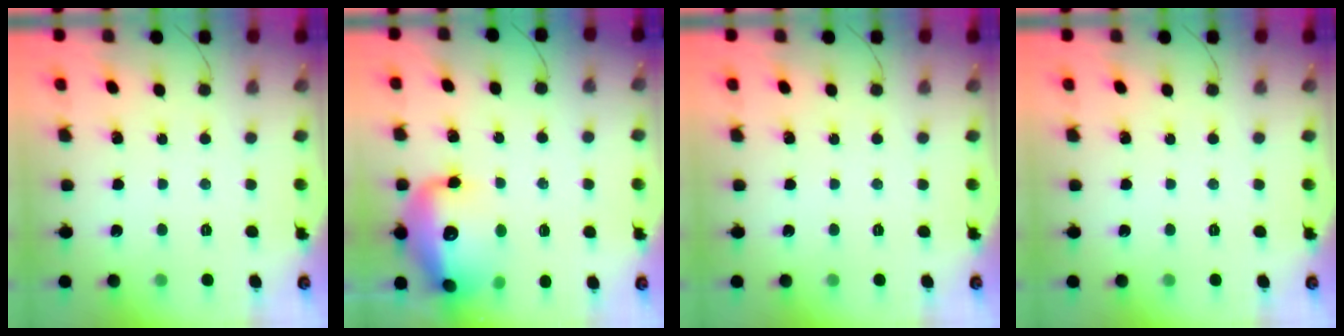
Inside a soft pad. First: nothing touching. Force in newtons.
{"total": 19.7, "press": 19.6, "slide": 2.8}
{"total": 0.0}
{"total": 0.0}